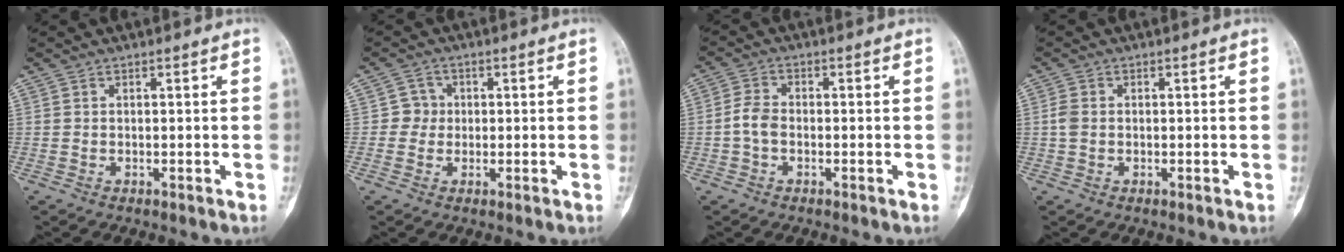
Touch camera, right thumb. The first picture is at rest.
{"total": 2.9, "force": [0.0, 2.9, 0.4], "torque": [0.017, 0.010, -0.007]}
{"total": 3.7, "force": [-0.9, 2.4, 2.6], "torque": [-0.051, 0.011, -0.026]}
{"total": 2.0, "force": [0.0, 1.5, 1.3], "torque": [-0.033, 0.003, -0.004]}